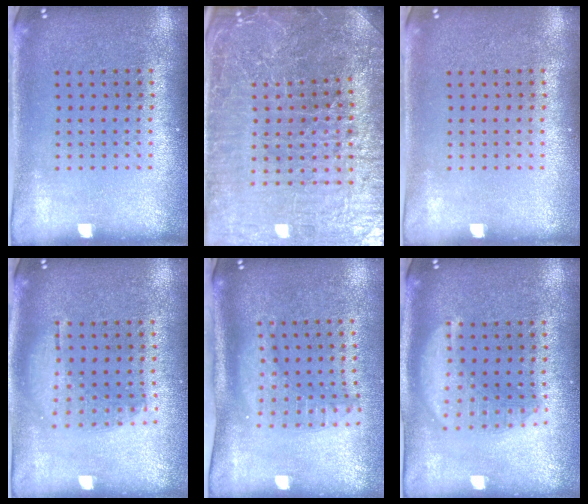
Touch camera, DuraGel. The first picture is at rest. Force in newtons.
{"total": 5.5, "press": 5.1, "slide": 1.9}
{"total": 0.0}
{"total": 1.1, "press": 1.0, "slide": 0.6}
{"total": 2.0, "press": 1.6, "slide": 1.3}
{"total": 2.8, "press": 2.8, "slide": 0.3}